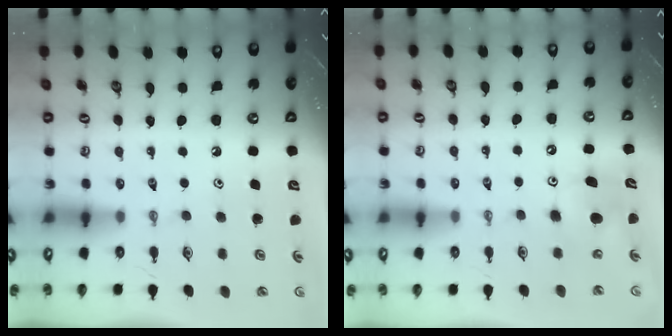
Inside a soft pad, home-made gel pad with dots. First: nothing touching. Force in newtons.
{"total": 8.7, "press": 8.7, "slide": 1.1}